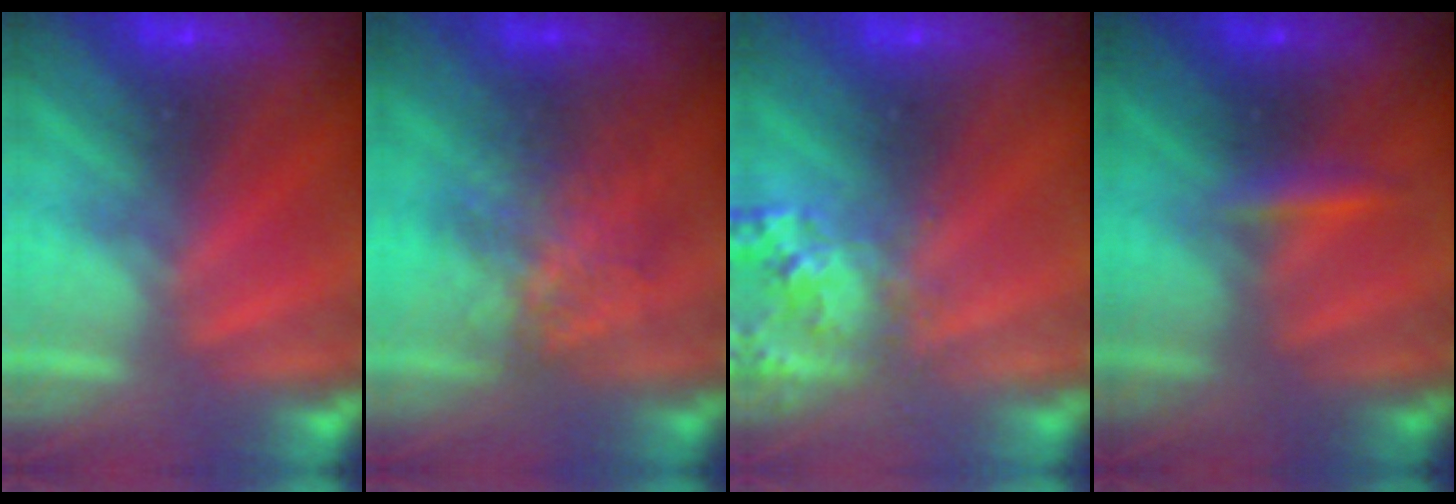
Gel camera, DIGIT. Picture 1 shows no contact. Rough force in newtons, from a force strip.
{"total": 2.2}
{"total": 2.6}
{"total": 2.4}